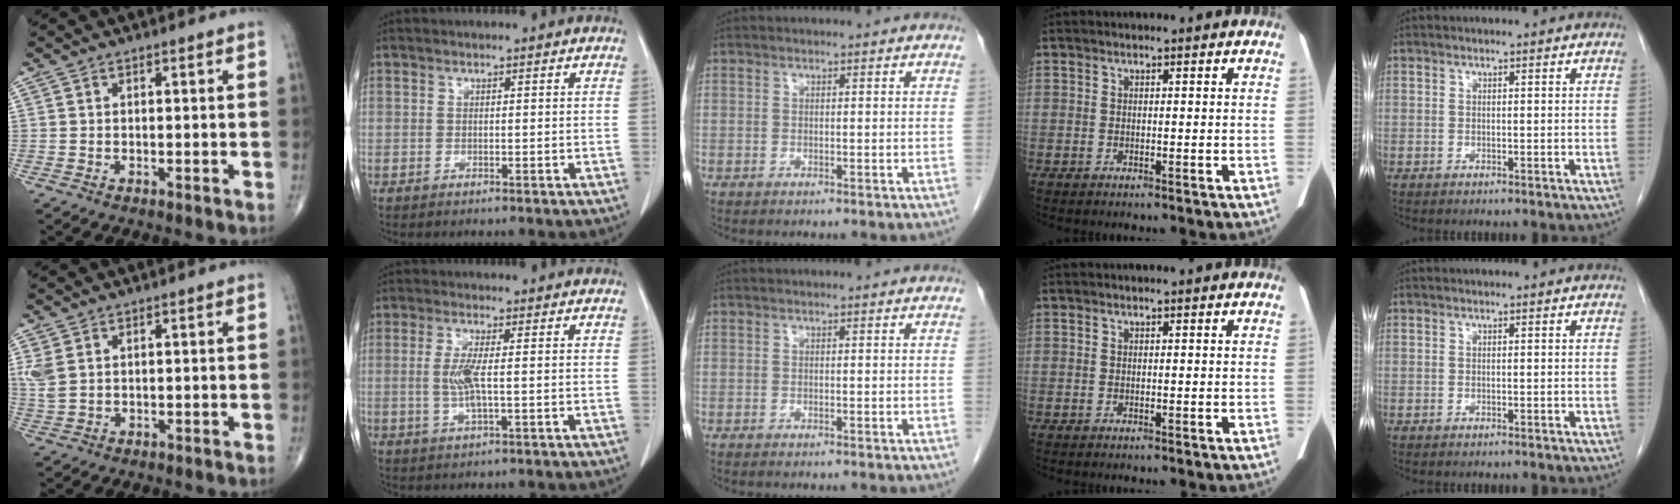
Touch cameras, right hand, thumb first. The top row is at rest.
{"thumb": {"total": 3.5, "force": [1.3, 2.2, 2.4], "torque": [-0.067, 0.003, 0.036]}, "index": {"total": 4.2, "force": [-0.3, 0.6, 4.2], "torque": [-0.092, -0.006, -0.006]}, "middle": {"total": 1.2, "force": [-1.1, 0.1, 0.6], "torque": [-0.007, -0.001, -0.014]}}